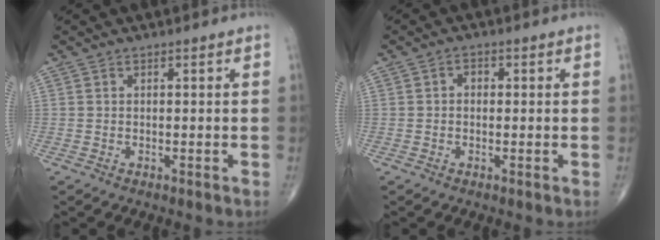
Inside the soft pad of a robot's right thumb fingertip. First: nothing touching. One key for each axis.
{"total": 1.5, "fx": 0.1, "fy": 1.2, "fz": 1.0, "tx": -0.006, "ty": 0.009, "tz": -0.003}